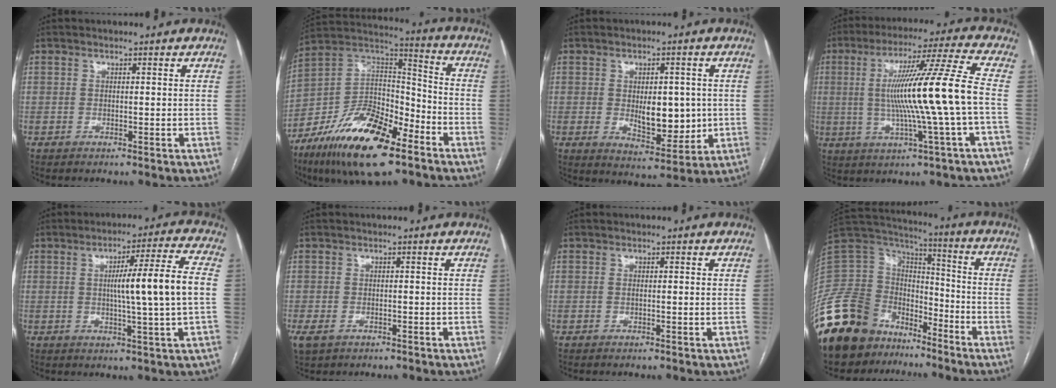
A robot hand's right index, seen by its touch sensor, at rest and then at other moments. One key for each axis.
{"total": 20.9, "fx": -13.0, "fy": 7.0, "fz": 14.7, "tx": -0.285, "ty": 0.008, "tz": -0.232}
{"total": 8.2, "fx": 0.0, "fy": 4.0, "fz": 7.1, "tx": -0.105, "ty": -0.007, "tz": 0.012}
{"total": 15.0, "fx": -0.8, "fy": -1.8, "fz": 14.9, "tx": -0.263, "ty": 0.007, "tz": -0.013}
{"total": 11.0, "fx": 0.2, "fy": -1.1, "fz": 11.0, "tx": -0.172, "ty": 0.006, "tz": 0.006}
{"total": 3.5, "fx": -1.7, "fy": 2.3, "fz": 2.0, "tx": -0.047, "ty": -0.006, "tz": -0.022}
{"total": 1.1, "fx": 0.1, "fy": 0.2, "fz": 1.1, "tx": -0.021, "ty": -0.001, "tz": 0.002}
{"total": 22.8, "fx": -15.4, "fy": 13.6, "fz": 9.9, "tx": -0.234, "ty": 0.047, "tz": -0.271}